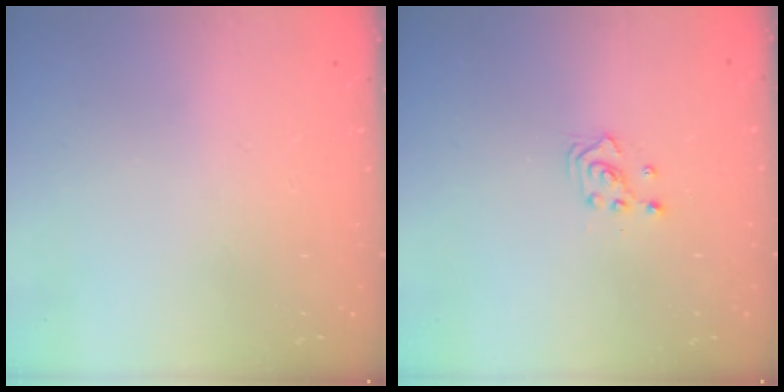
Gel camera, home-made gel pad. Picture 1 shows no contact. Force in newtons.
{"total": 2.3, "press": 2.3, "slide": 0.3}